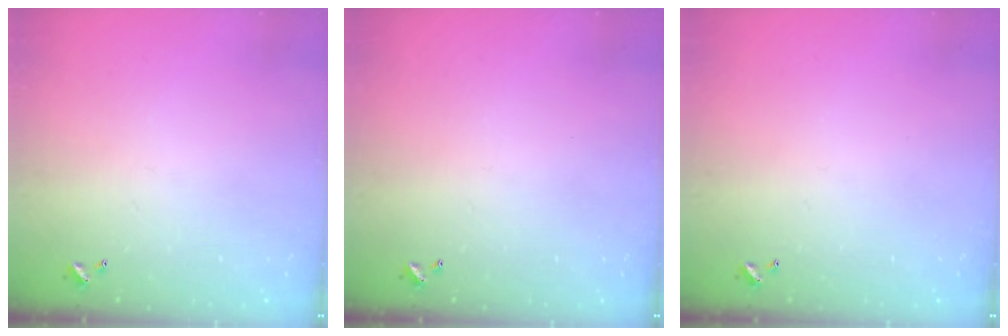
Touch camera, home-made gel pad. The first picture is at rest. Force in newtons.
{"total": 0.0}
{"total": 0.0}